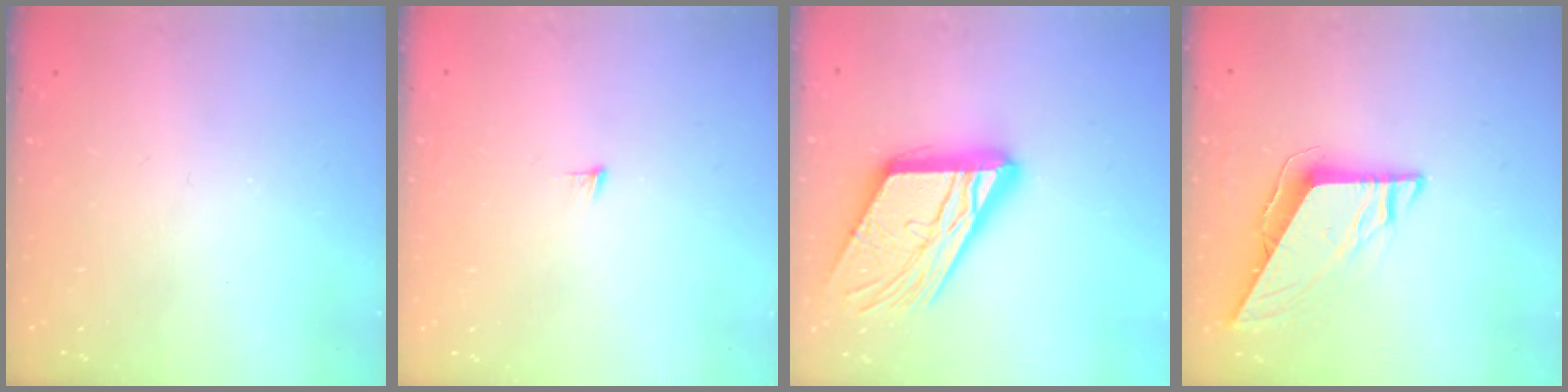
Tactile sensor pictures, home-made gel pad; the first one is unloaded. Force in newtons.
{"total": 3.6, "press": 3.5, "slide": 0.3}
{"total": 20.3, "press": 20.2, "slide": 2.2}
{"total": 8.1, "press": 8.1, "slide": 0.3}